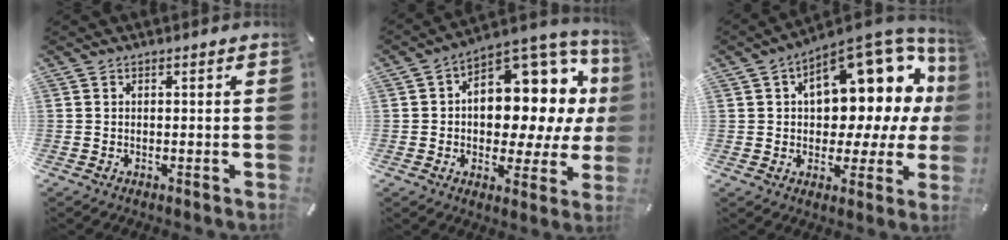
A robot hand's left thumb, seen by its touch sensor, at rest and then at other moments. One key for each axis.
{"total": 13.1, "fx": 3.5, "fy": 9.0, "fz": 8.9, "tx": -0.100, "ty": -0.054, "tz": 0.058}
{"total": 18.2, "fx": 7.6, "fy": 9.9, "fz": 13.2, "tx": -0.169, "ty": -0.067, "tz": 0.123}